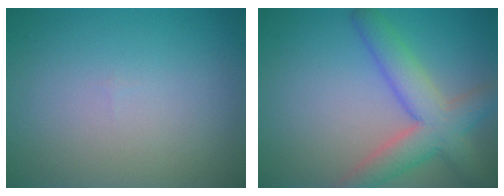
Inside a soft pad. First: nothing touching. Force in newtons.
{"total": 6.2, "press": 6.2, "slide": 0.4}